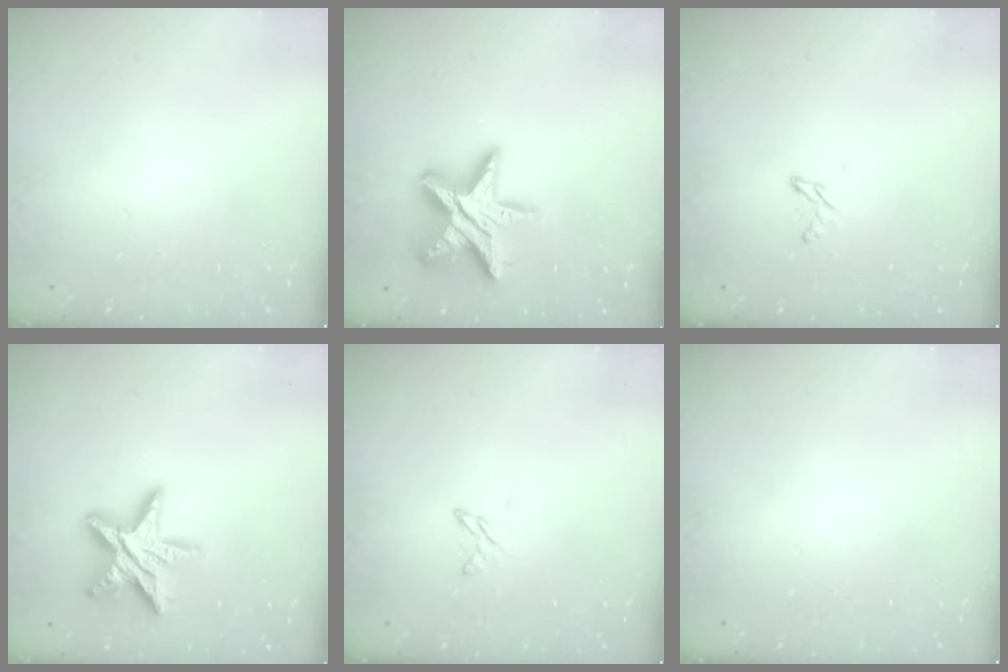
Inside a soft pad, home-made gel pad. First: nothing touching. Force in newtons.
{"total": 19.5, "press": 19.5, "slide": 1.4}
{"total": 3.9, "press": 3.8, "slide": 0.4}
{"total": 15.6, "press": 15.6, "slide": 0.9}
{"total": 4.0, "press": 4.0, "slide": 0.5}
{"total": 0.0}